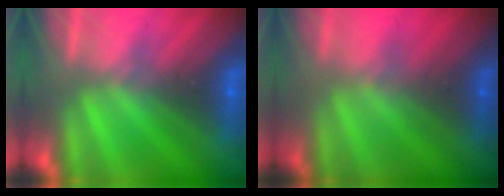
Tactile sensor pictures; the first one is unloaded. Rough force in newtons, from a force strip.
{"total": 1.6}